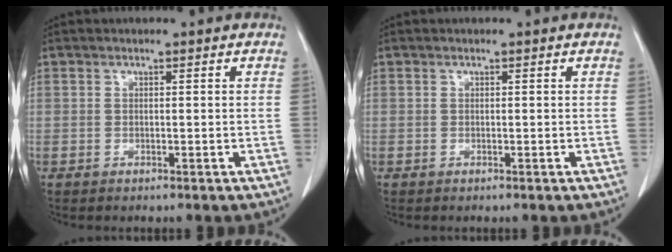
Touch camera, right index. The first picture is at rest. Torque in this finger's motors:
{"motor_torque": [0.00, 0.00, 0.00, 0.00]}